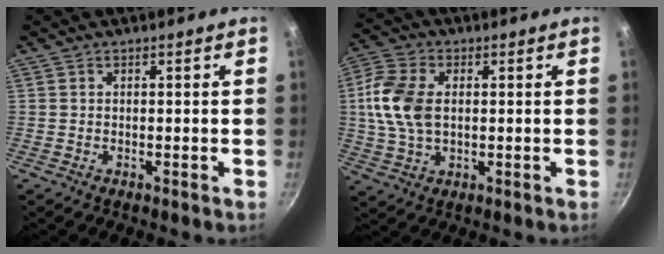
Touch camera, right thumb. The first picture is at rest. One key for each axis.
{"total": 11.1, "fx": 1.0, "fy": 7.1, "fz": 8.5, "tx": -0.167, "ty": 0.009, "tz": 0.012}